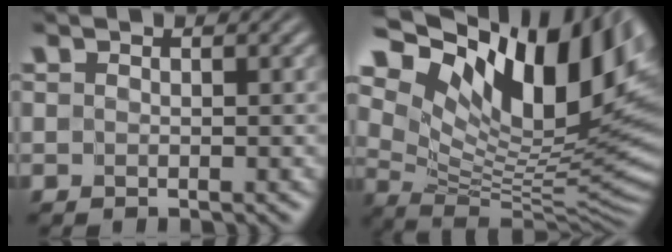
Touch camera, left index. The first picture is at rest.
{"total": 16.9, "force": [9.0, 7.4, 12.2], "torque": [-0.225, 0.027, 0.169]}